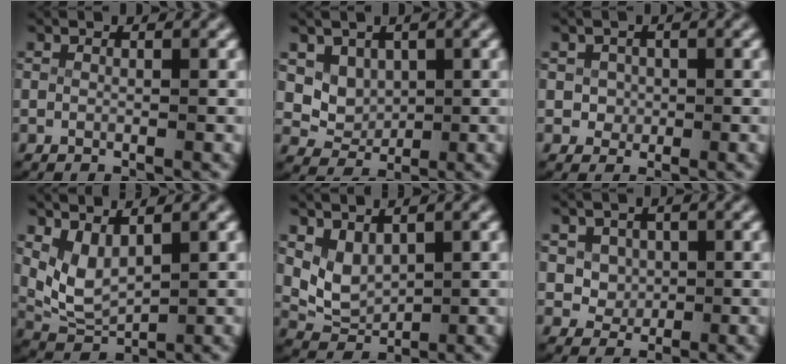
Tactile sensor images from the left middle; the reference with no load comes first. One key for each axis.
{"total": 5.7, "fx": 0.7, "fy": 5.2, "fz": 2.3, "tx": -0.074, "ty": -0.023, "tz": 0.021}
{"total": 1.7, "fx": -0.1, "fy": 1.6, "fz": 0.4, "tx": -0.013, "ty": -0.007, "tz": 0.004}
{"total": 6.2, "fx": 1.1, "fy": 4.9, "fz": 3.6, "tx": -0.097, "ty": -0.019, "tz": 0.026}
{"total": 5.8, "fx": 1.0, "fy": 5.0, "fz": 2.7, "tx": -0.074, "ty": -0.020, "tz": 0.022}
{"total": 2.3, "fx": 0.4, "fy": 2.1, "fz": 0.8, "tx": -0.021, "ty": -0.015, "tz": 0.021}